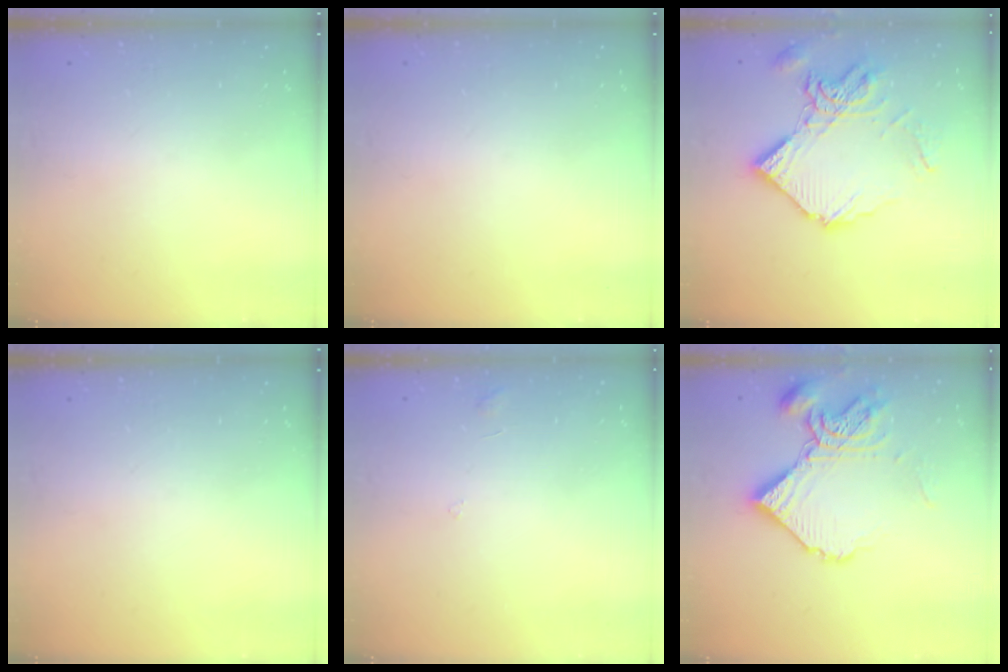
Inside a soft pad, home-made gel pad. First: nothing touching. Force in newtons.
{"total": 0.0}
{"total": 17.1, "press": 17.0, "slide": 1.8}
{"total": 0.0}
{"total": 2.9, "press": 2.9, "slide": 0.2}
{"total": 14.3, "press": 14.2, "slide": 1.6}